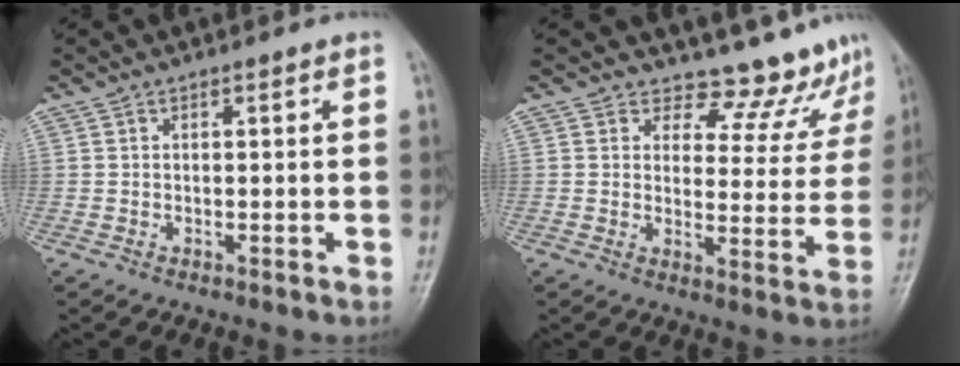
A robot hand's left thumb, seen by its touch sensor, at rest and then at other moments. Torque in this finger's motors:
{"motor_torque": [-0.27, 0.22, -0.12, -0.50, 0.00]}